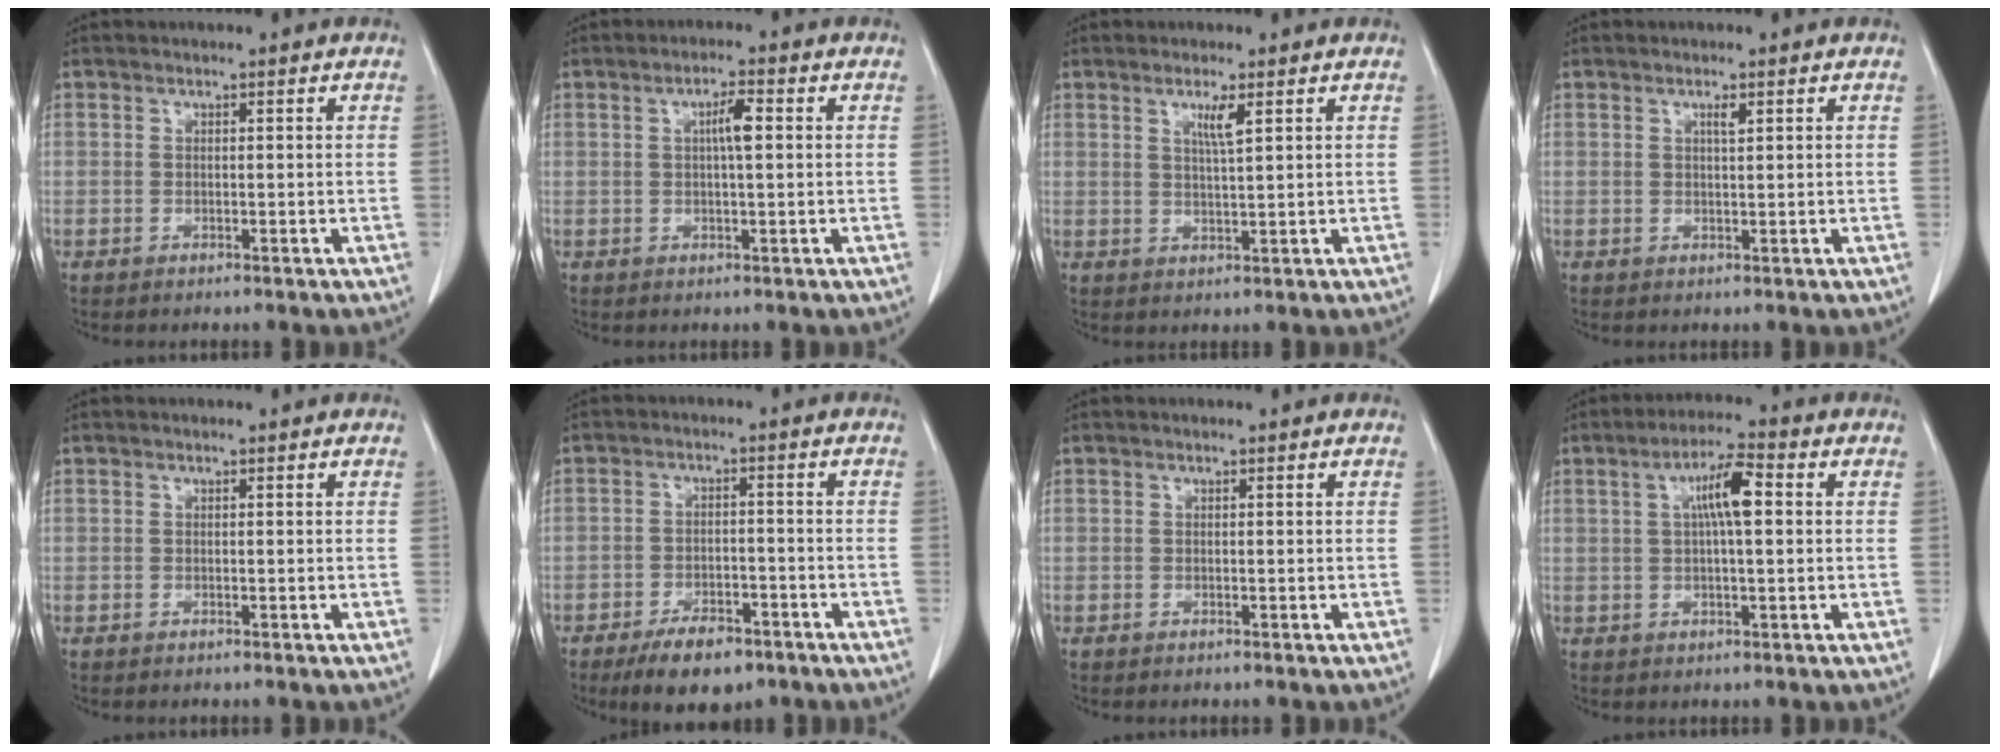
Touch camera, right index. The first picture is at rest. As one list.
[{"total": 3.4, "force": [0.6, 0.3, 3.3], "torque": [-0.059, 0.004, 0.009]}, {"total": 2.9, "force": [1.4, -0.2, 2.6], "torque": [-0.051, -0.005, 0.027]}, {"total": 1.2, "force": [0.6, 0.0, 1.0], "torque": [-0.020, -0.002, 0.011]}, {"total": 0.0}, {"total": 7.7, "force": [-5.4, 3.2, 4.4], "torque": [-0.073, -0.003, -0.087]}, {"total": 0.0}, {"total": 6.5, "force": [1.4, 0.9, 6.3], "torque": [-0.114, 0.015, 0.022]}]